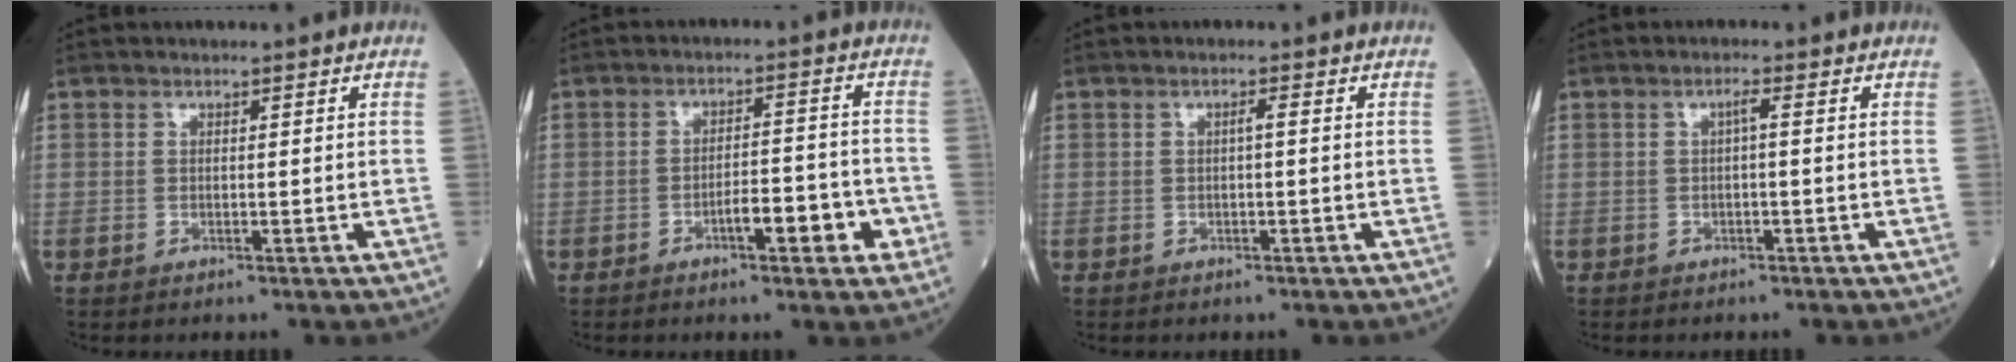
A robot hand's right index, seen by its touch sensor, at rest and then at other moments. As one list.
[{"total": 6.2, "force": [-2.8, 1.7, 5.3], "torque": [-0.072, 0.011, -0.039]}, {"total": 1.0, "force": [0.0, 0.0, 1.0], "torque": [-0.016, 0.003, 0.000]}, {"total": 1.2, "force": [0.1, 0.1, 1.2], "torque": [-0.022, 0.003, 0.000]}]